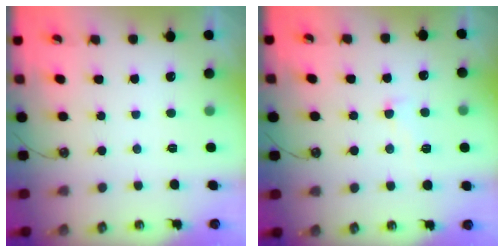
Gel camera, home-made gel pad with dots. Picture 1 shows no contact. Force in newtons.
{"total": 2.1, "press": 2.0, "slide": 0.5}